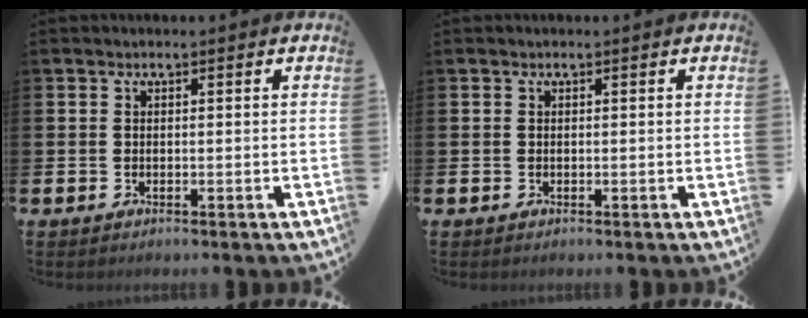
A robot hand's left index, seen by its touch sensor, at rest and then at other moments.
{"total": 0.0}